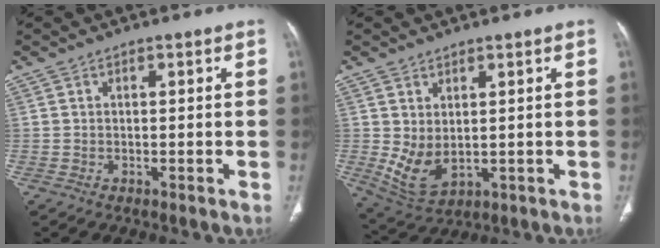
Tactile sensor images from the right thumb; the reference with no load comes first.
{"total": 6.5, "force": [0.5, 3.8, 5.2], "torque": [-0.096, -0.010, 0.032]}